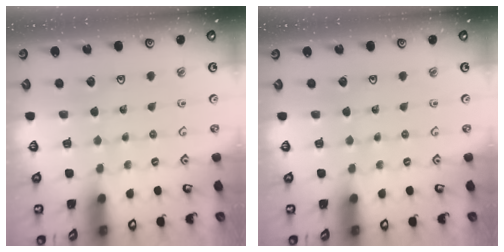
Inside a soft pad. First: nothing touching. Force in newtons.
{"total": 0.0}